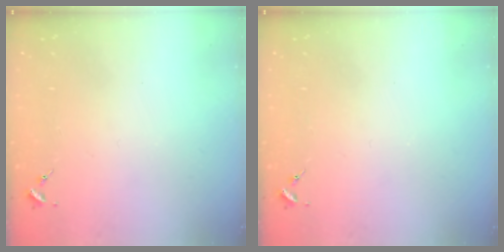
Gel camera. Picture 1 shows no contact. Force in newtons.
{"total": 0.0}